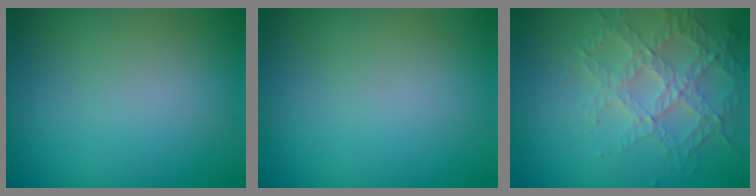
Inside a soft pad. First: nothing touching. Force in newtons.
{"total": 0.0}
{"total": 3.6, "press": 3.4, "slide": 1.4}